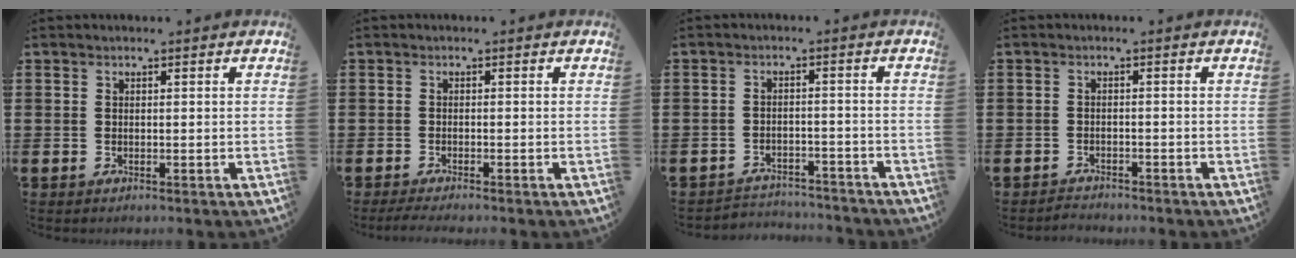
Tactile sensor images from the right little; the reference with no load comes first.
{"total": 1.2, "force": [-0.8, 0.0, 0.8], "torque": [-0.012, -0.002, -0.016]}
{"total": 2.7, "force": [-2.7, 0.3, -0.2], "torque": [-0.005, 0.002, -0.059]}
{"total": 1.2, "force": [-1.1, 0.0, -0.2], "torque": [-0.002, 0.004, -0.025]}